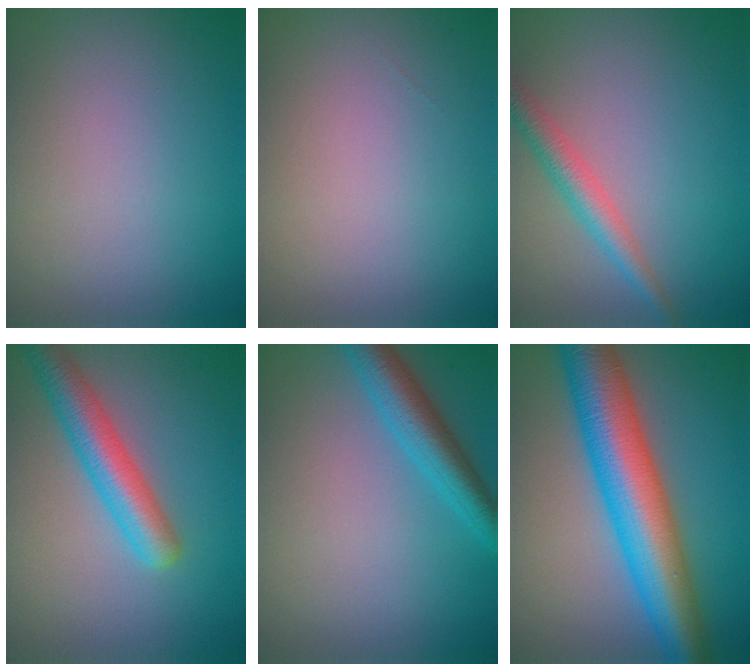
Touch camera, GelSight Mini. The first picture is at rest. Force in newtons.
{"total": 0.0}
{"total": 2.9, "press": 2.9, "slide": 0.1}
{"total": 4.9, "press": 4.9, "slide": 0.2}
{"total": 4.2, "press": 4.2, "slide": 0.3}
{"total": 10.7, "press": 10.7, "slide": 0.1}